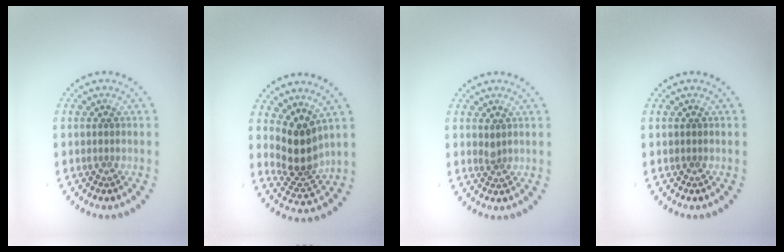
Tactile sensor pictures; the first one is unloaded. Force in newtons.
{"total": 3.9, "press": 3.0, "slide": 2.5}
{"total": 0.8, "press": 0.5, "slide": 0.5}
{"total": 0.0}